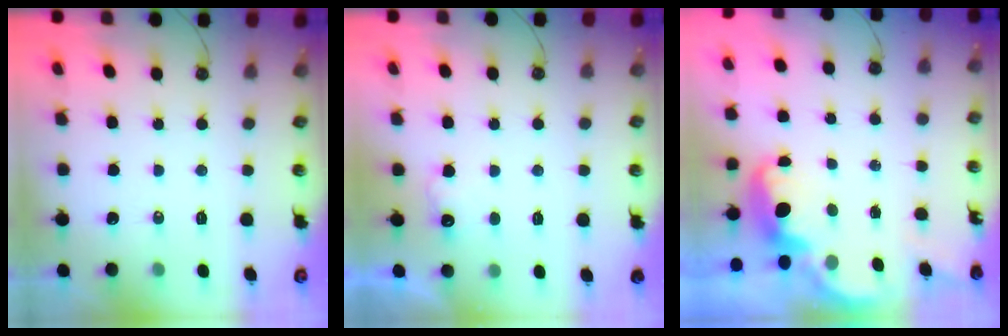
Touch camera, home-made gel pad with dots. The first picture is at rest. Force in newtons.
{"total": 6.1, "press": 5.9, "slide": 1.3}
{"total": 2.7, "press": 2.6, "slide": 0.6}